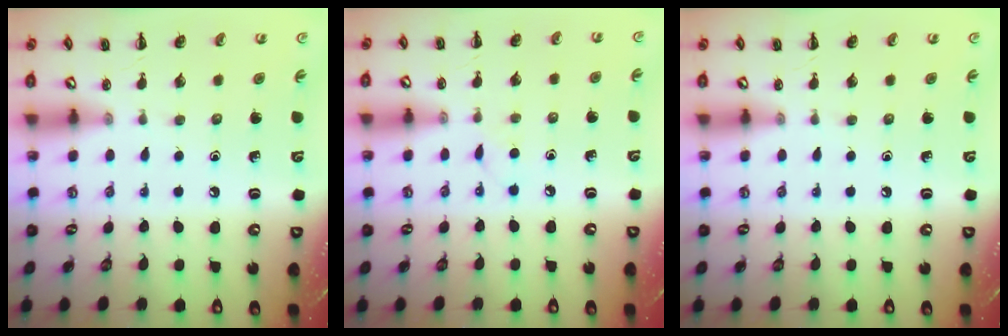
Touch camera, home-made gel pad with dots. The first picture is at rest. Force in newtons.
{"total": 2.9, "press": 2.8, "slide": 1.0}
{"total": 0.0}